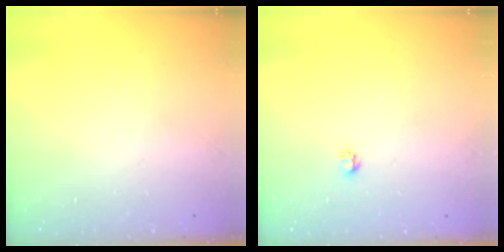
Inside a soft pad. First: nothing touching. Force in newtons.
{"total": 2.7, "press": 2.7, "slide": 0.4}